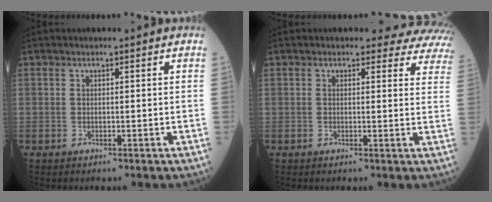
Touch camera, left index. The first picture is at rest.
{"total": 9.4, "force": [8.8, 3.3, 0.3], "torque": [0.048, -0.035, 0.048]}